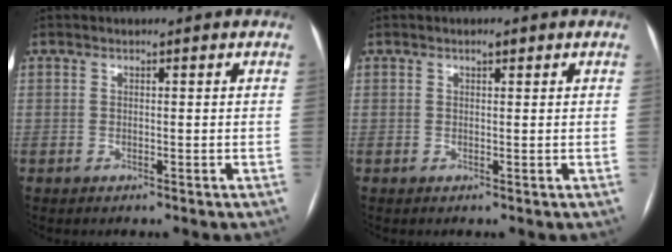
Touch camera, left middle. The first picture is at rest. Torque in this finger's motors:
{"motor_torque": [0.15, -0.07, 0.00, 0.00]}